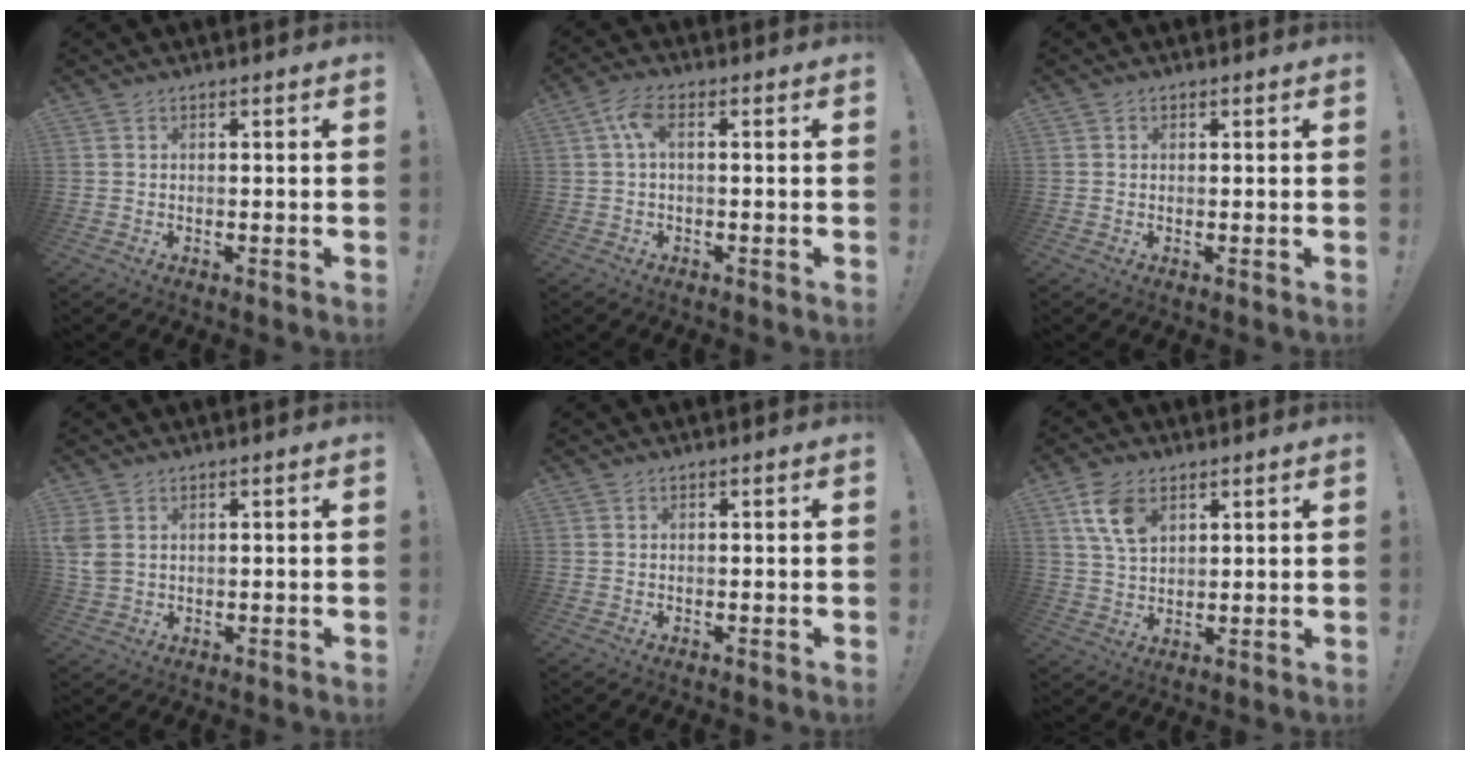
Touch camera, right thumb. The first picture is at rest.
{"total": 5.5, "force": [0.7, 2.0, 5.1], "torque": [-0.110, 0.006, 0.015]}
{"total": 0.5, "force": [0.2, 0.5, 0.1], "torque": [0.006, -0.003, 0.001]}
{"total": 4.5, "force": [1.5, 3.1, 2.9], "torque": [-0.063, -0.005, 0.029]}
{"total": 0.0}
{"total": 9.7, "force": [4.8, 5.8, 6.0], "torque": [-0.112, -0.009, 0.093]}